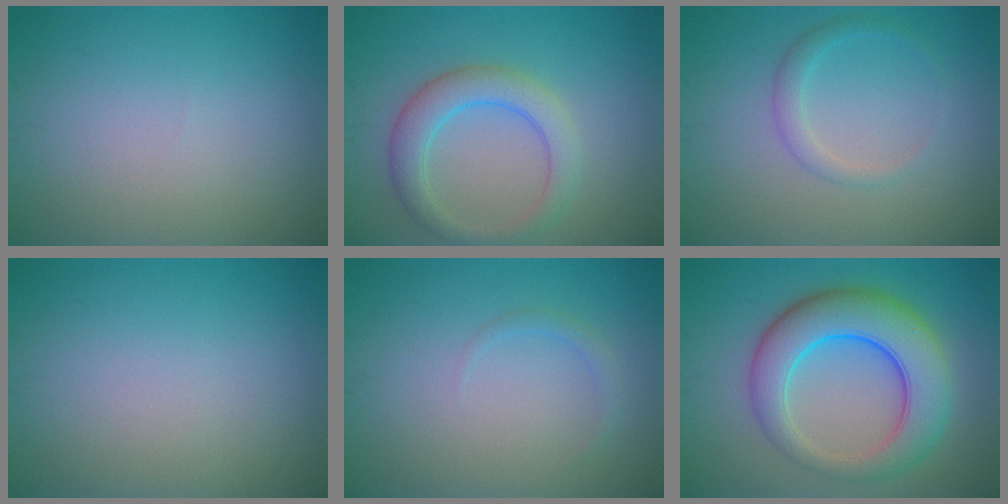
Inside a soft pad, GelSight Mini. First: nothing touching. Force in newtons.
{"total": 4.2, "press": 4.2, "slide": 0.1}
{"total": 1.7, "press": 1.7, "slide": 0.1}
{"total": 0.0}
{"total": 1.0, "press": 1.0, "slide": 0.1}
{"total": 8.5, "press": 8.5, "slide": 0.2}